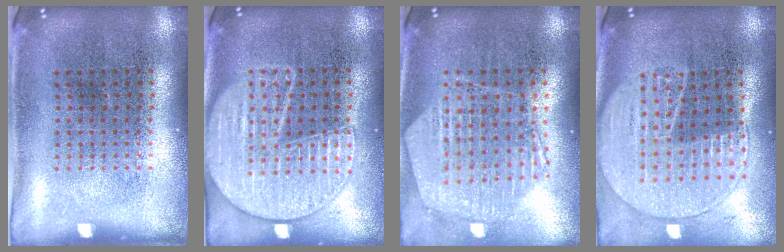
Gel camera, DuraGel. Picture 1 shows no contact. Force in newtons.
{"total": 2.0, "press": 2.0, "slide": 0.2}
{"total": 1.3, "press": 1.2, "slide": 0.4}
{"total": 2.0, "press": 1.8, "slide": 0.9}